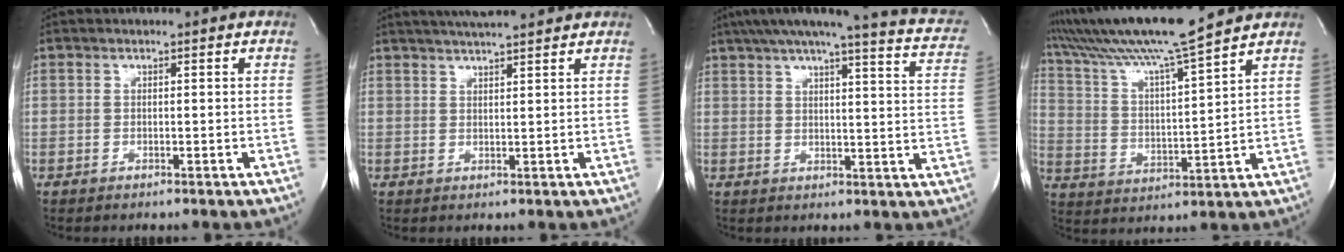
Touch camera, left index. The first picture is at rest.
{"total": 8.4, "force": [7.4, 0.5, 4.0], "torque": [-0.071, 0.024, 0.105]}
{"total": 19.6, "force": [16.0, 2.3, 11.1], "torque": [-0.156, 0.000, 0.184]}
{"total": 16.4, "force": [14.1, -1.5, 8.2], "torque": [-0.161, -0.002, 0.240]}